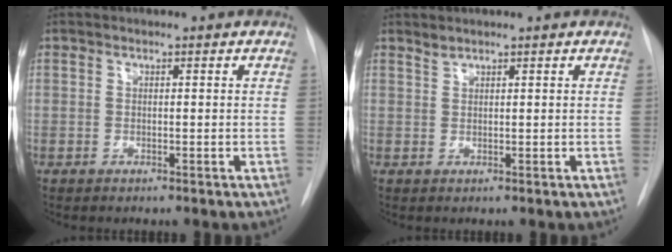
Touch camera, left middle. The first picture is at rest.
{"total": 0.9, "force": [0.9, 0.0, 0.1], "torque": [-0.004, -0.001, 0.019]}